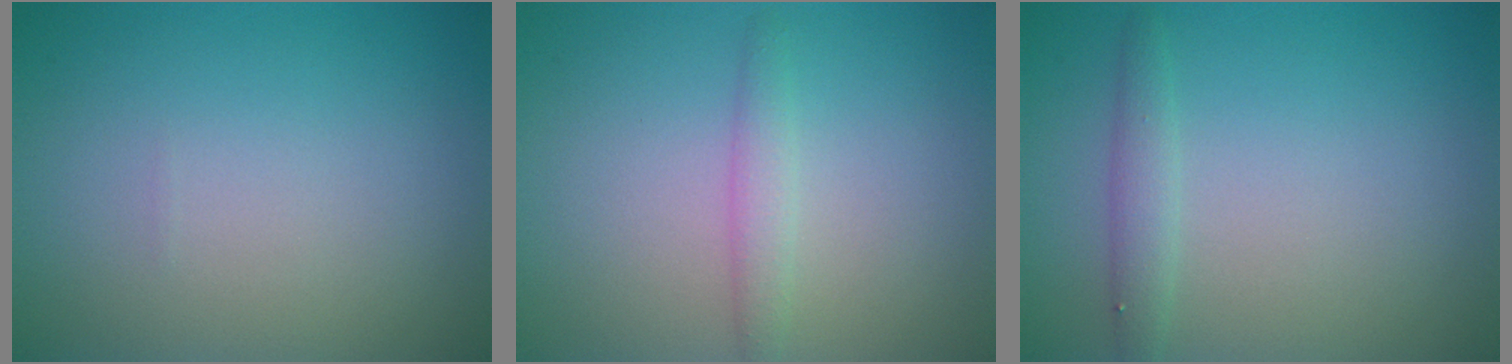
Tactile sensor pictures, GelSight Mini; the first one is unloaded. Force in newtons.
{"total": 1.4, "press": 1.4, "slide": 0.0}
{"total": 1.5, "press": 1.5, "slide": 0.1}